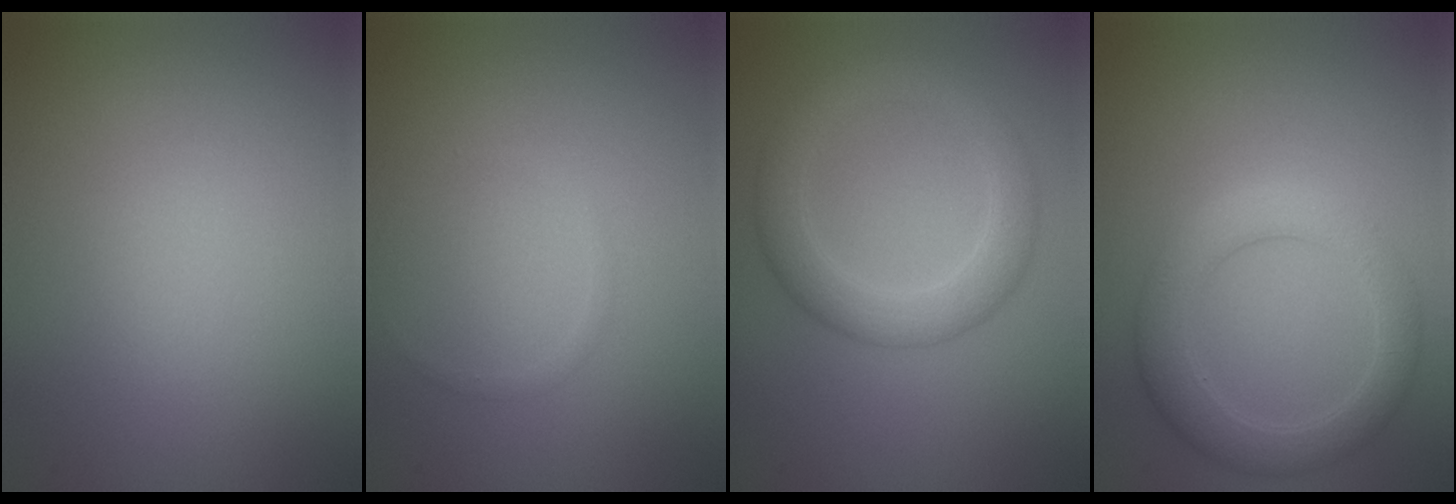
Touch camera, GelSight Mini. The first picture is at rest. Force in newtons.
{"total": 0.6, "press": 0.6, "slide": 0.0}
{"total": 4.3, "press": 4.3, "slide": 0.1}
{"total": 4.2, "press": 4.2, "slide": 0.2}